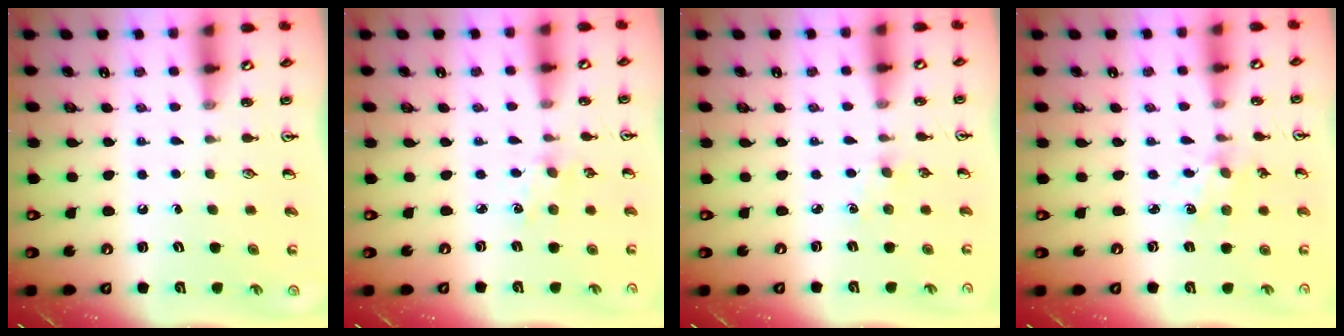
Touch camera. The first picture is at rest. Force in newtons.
{"total": 2.6, "press": 2.5, "slide": 0.4}
{"total": 2.9, "press": 2.9, "slide": 0.4}
{"total": 2.3, "press": 2.3, "slide": 0.4}